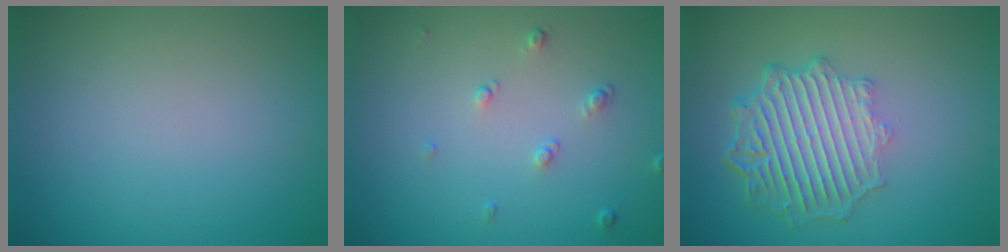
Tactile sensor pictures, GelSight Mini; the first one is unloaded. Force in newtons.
{"total": 1.1, "press": 0.8, "slide": 0.8}
{"total": 6.4, "press": 4.9, "slide": 4.2}